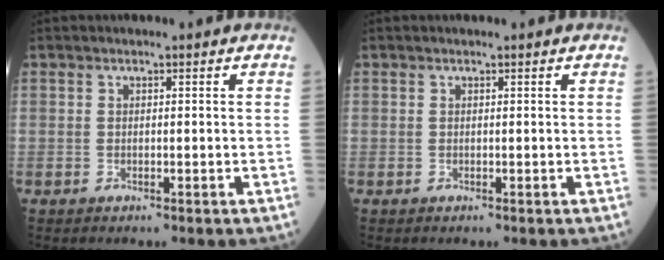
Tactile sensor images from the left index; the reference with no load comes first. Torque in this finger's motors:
{"motor_torque": [0.19, -0.02, -0.06, -0.01]}